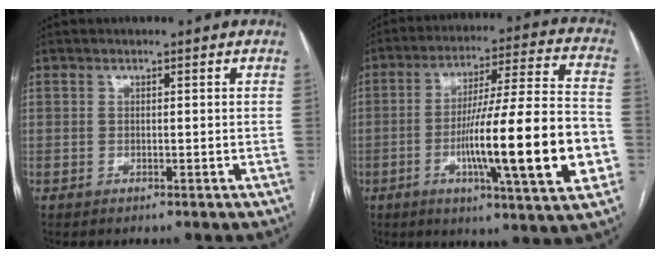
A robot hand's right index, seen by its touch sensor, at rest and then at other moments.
{"total": 21.8, "force": [-5.5, 1.1, 21.0], "torque": [-0.306, -0.003, -0.081]}